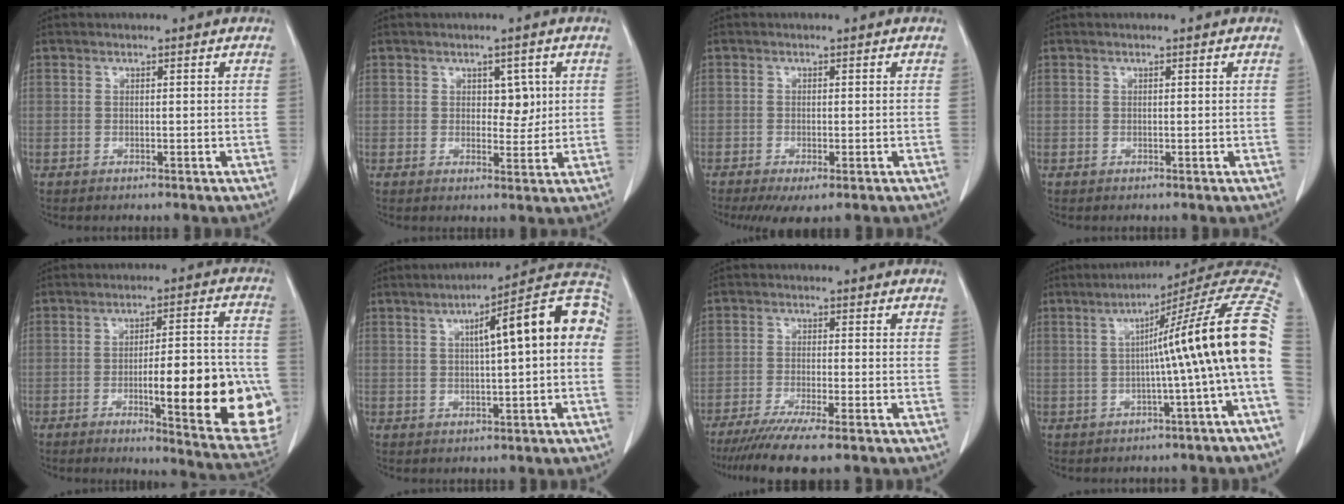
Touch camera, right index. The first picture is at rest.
{"total": 3.3, "force": [1.0, 2.0, 2.5], "torque": [-0.025, -0.002, 0.015]}
{"total": 4.1, "force": [-2.7, 1.0, 3.0], "torque": [-0.047, -0.014, -0.039]}
{"total": 0.0}
{"total": 19.5, "force": [-4.4, 3.0, 18.7], "torque": [-0.177, 0.011, -0.044]}
{"total": 13.3, "force": [2.1, 1.9, 13.0], "torque": [-0.175, 0.043, 0.022]}
{"total": 9.9, "force": [-7.9, 0.0, 6.1], "torque": [-0.088, -0.025, -0.124]}
{"total": 15.5, "force": [-0.7, -2.2, 15.4], "torque": [-0.188, 0.033, -0.021]}